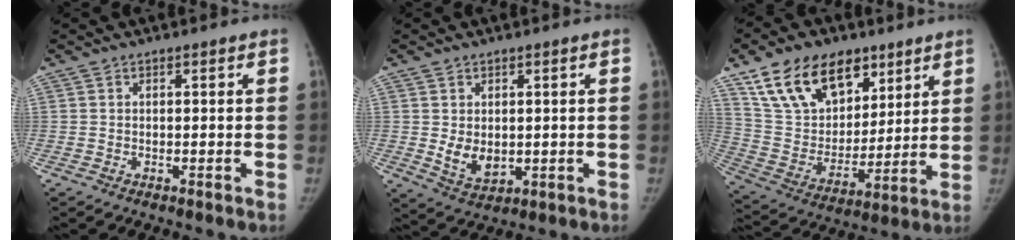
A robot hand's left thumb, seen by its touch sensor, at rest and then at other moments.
{"total": 5.5, "force": [0.2, 4.0, 3.8], "torque": [-0.050, -0.015, 0.021]}
{"total": 20.8, "force": [12.5, 12.7, 10.8], "torque": [-0.151, -0.036, 0.233]}